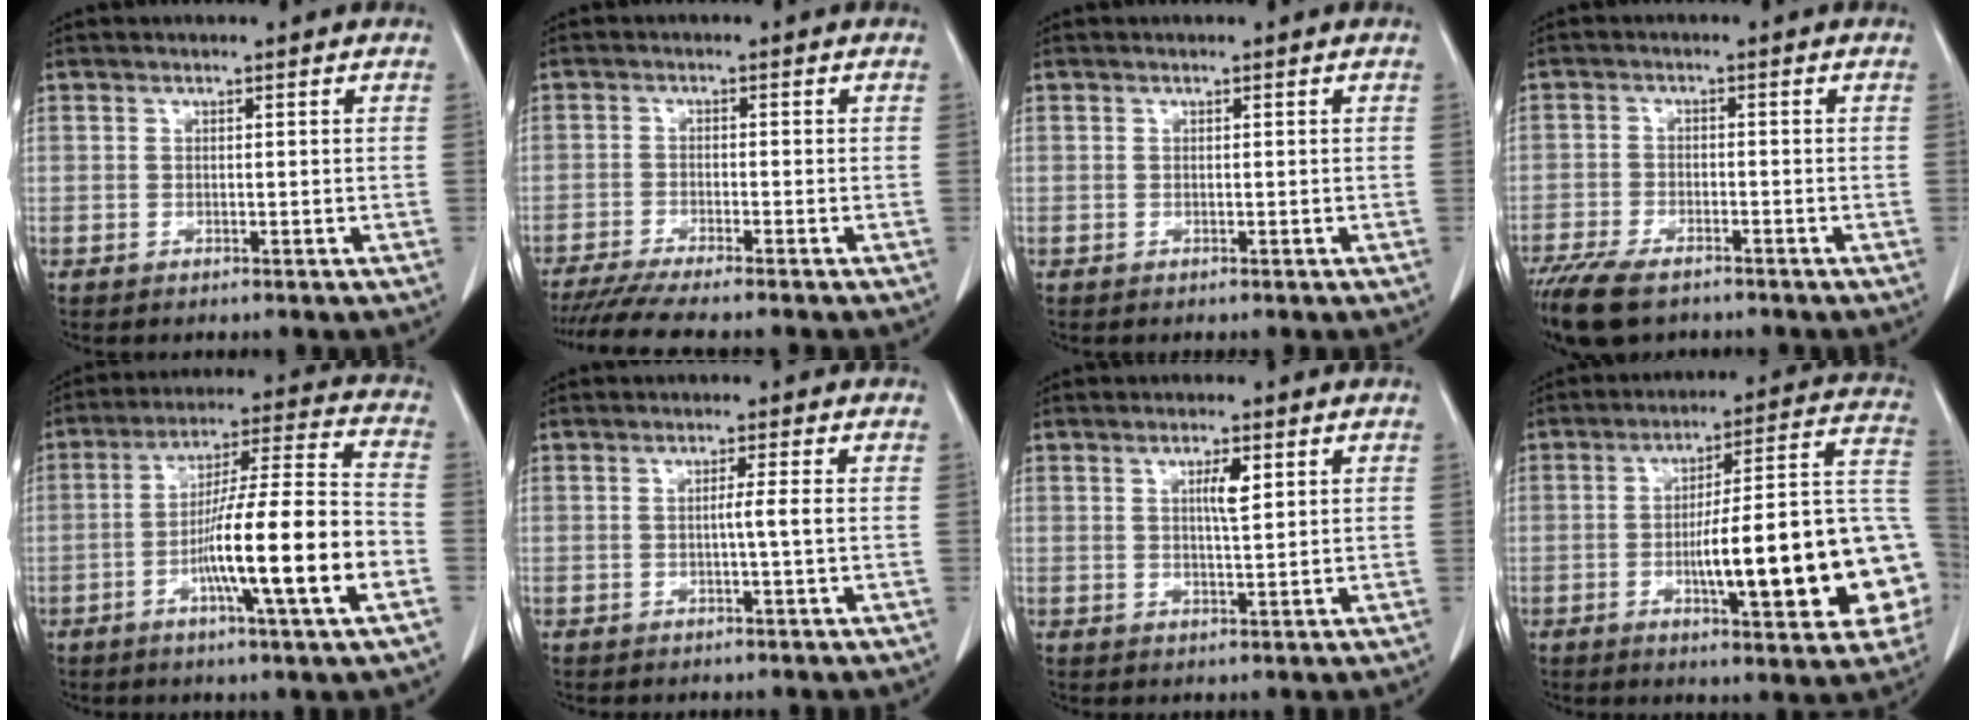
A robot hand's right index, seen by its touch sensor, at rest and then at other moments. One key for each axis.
{"total": 8.4, "fx": -7.3, "fy": -0.3, "fz": 4.2, "tx": -0.057, "ty": -0.019, "tz": -0.117}
{"total": 0.0}
{"total": 9.8, "fx": -7.5, "fy": 3.4, "fz": 5.3, "tx": -0.097, "ty": -0.017, "tz": -0.124}
{"total": 17.2, "fx": -5.3, "fy": 0.0, "fz": 16.4, "tx": -0.272, "ty": 0.001, "tz": -0.089}
{"total": 1.9, "fx": -0.2, "fy": -0.6, "fz": 1.8, "tx": -0.031, "ty": 0.000, "tz": -0.005}
{"total": 3.2, "fx": 1.2, "fy": 0.4, "fz": 2.9, "tx": -0.051, "ty": -0.001, "tz": 0.019}
{"total": 21.9, "fx": -4.7, "fy": 3.7, "fz": 21.0, "tx": -0.211, "ty": 0.034, "tz": -0.058}